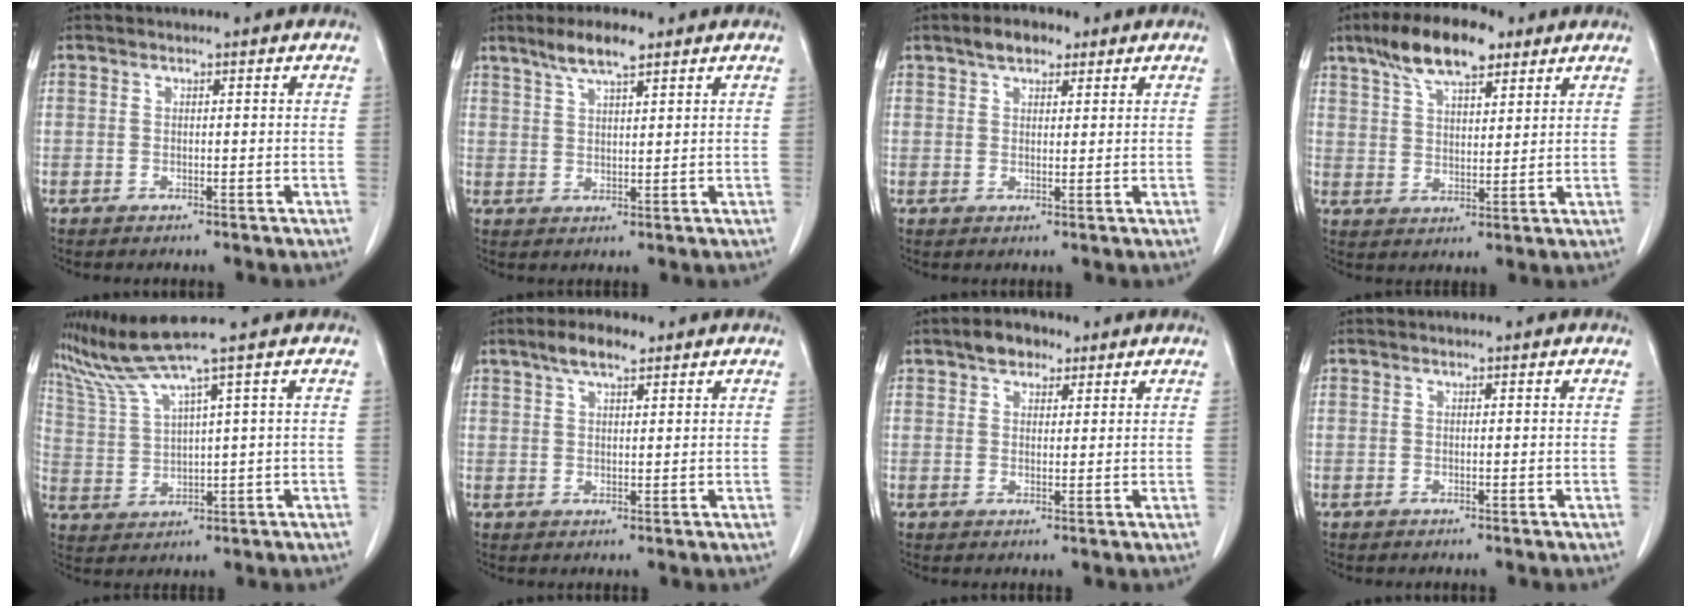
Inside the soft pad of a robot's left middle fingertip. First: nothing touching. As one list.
[{"total": 5.5, "force": [3.9, 0.9, 3.7], "torque": [-0.076, 0.006, 0.072]}, {"total": 4.0, "force": [2.6, 2.0, 2.2], "torque": [-0.039, 0.012, 0.044]}, {"total": 10.7, "force": [7.2, 3.6, 7.1], "torque": [-0.128, 0.016, 0.126]}, {"total": 5.9, "force": [4.8, -2.5, 2.4], "torque": [-0.062, -0.002, 0.107]}, {"total": 4.4, "force": [3.1, 1.3, 2.9], "torque": [-0.059, 0.011, 0.054]}, {"total": 3.9, "force": [2.5, 2.3, 1.9], "torque": [-0.032, 0.012, 0.042]}, {"total": 0.0}]